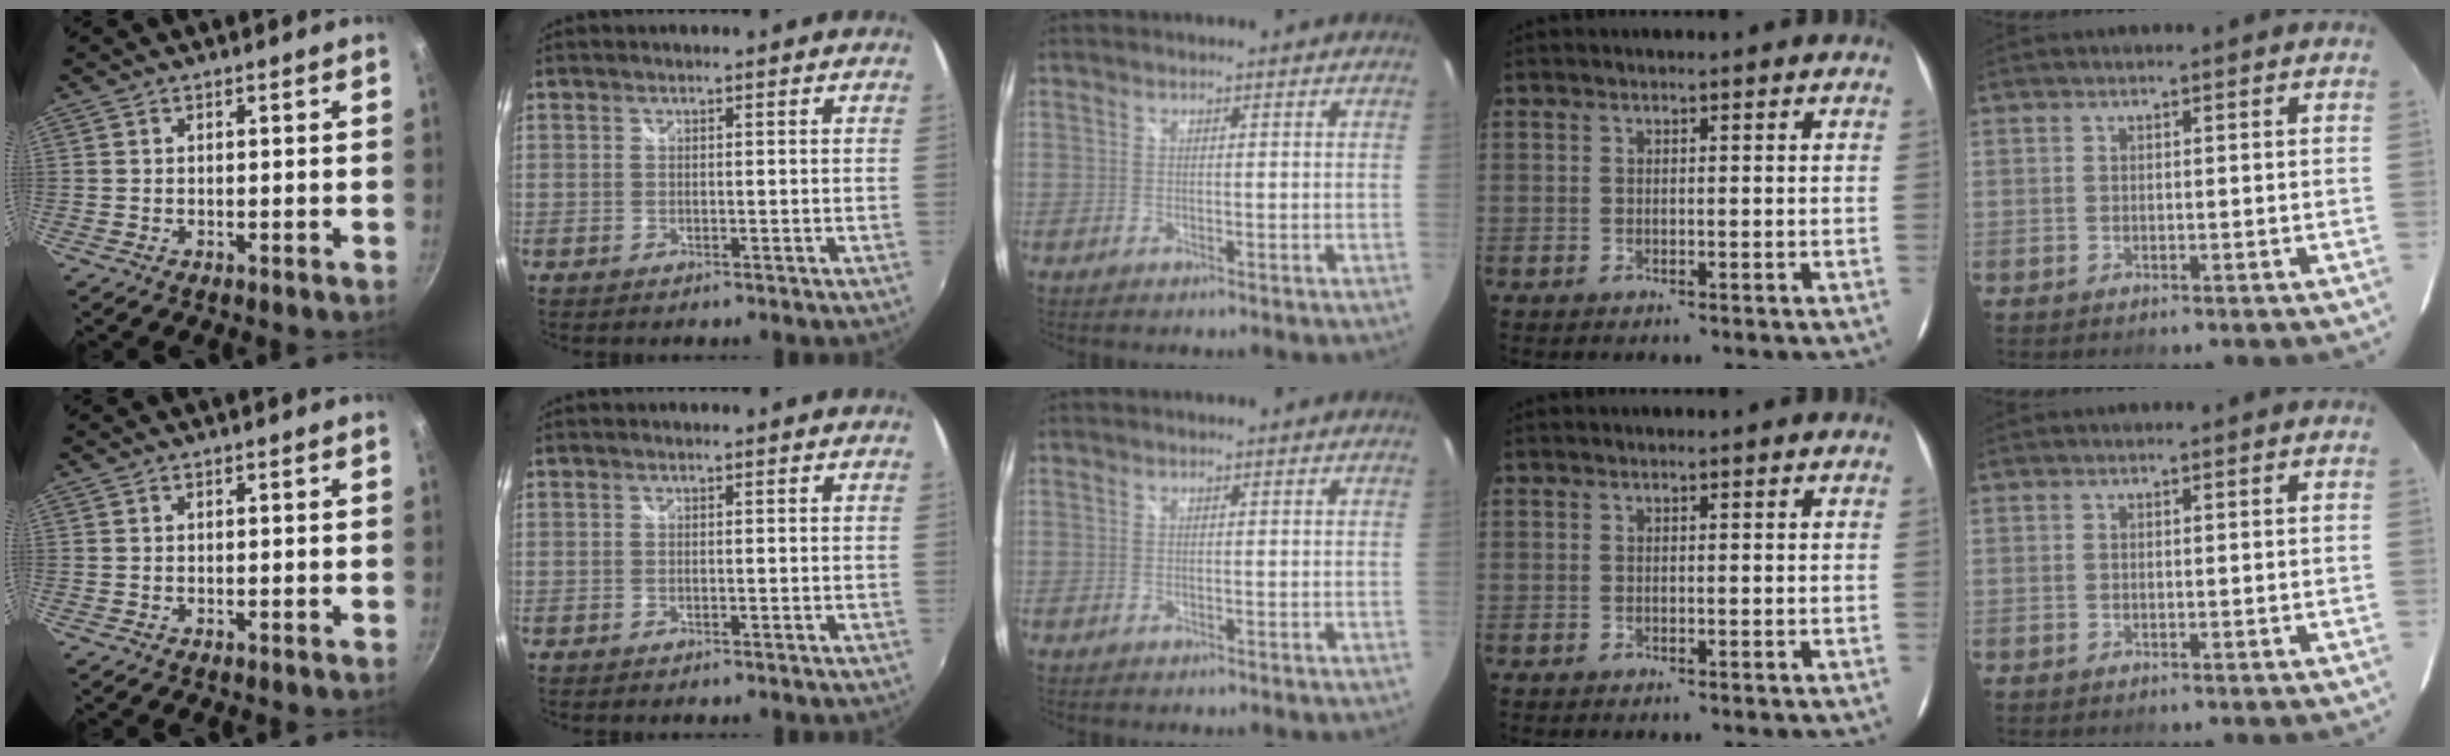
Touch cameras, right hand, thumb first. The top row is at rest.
{}